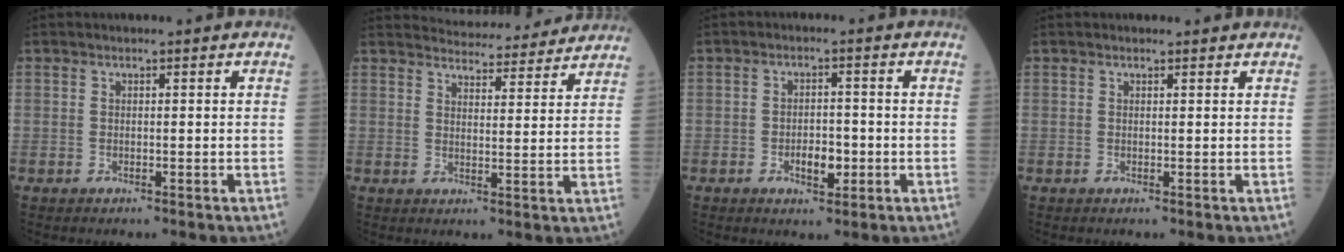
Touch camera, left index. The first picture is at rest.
{"total": 14.5, "force": [13.9, 2.3, 3.2], "torque": [-0.033, 0.008, 0.171]}
{"total": 3.9, "force": [-1.4, 1.9, 3.1], "torque": [-0.048, 0.003, -0.019]}
{"total": 0.7, "force": [0.7, 0.2, 0.0], "torque": [-0.009, -0.001, 0.007]}